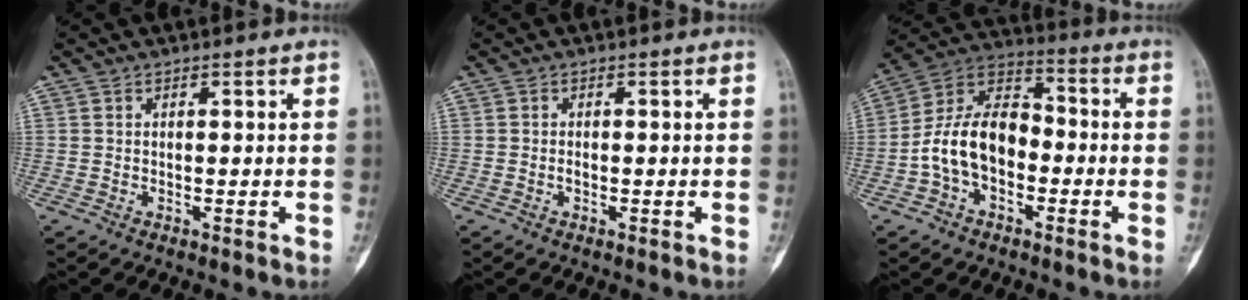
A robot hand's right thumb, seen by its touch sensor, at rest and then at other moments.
{"total": 0.6, "force": [-0.2, 0.3, 0.4], "torque": [-0.007, 0.002, -0.005]}
{"total": 13.6, "force": [-2.8, 8.9, 9.8], "torque": [-0.164, 0.049, -0.061]}